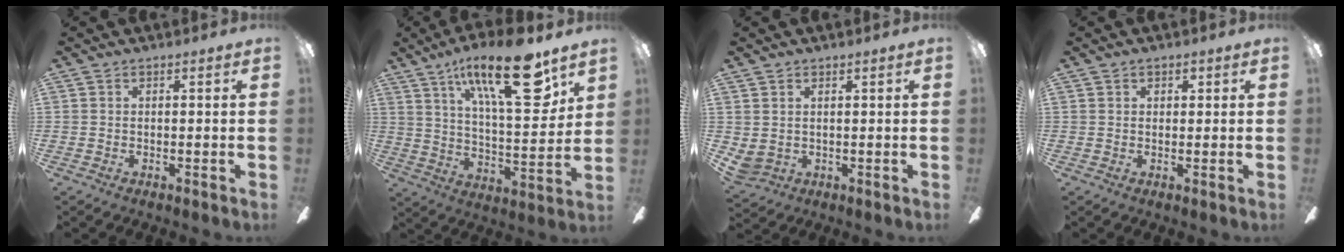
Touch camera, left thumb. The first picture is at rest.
{"total": 23.3, "force": [13.6, 7.4, 17.4], "torque": [-0.272, -0.064, 0.214]}
{"total": 3.2, "force": [1.7, 2.7, 0.7], "torque": [-0.027, -0.007, 0.034]}
{"total": 1.3, "force": [0.7, 1.0, 0.4], "torque": [0.000, 0.001, 0.010]}